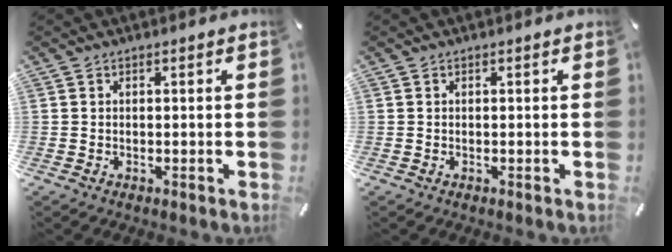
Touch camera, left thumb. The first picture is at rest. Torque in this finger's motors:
{"motor_torque": [-0.01, 0.01, 0.00, 0.00, 0.00]}